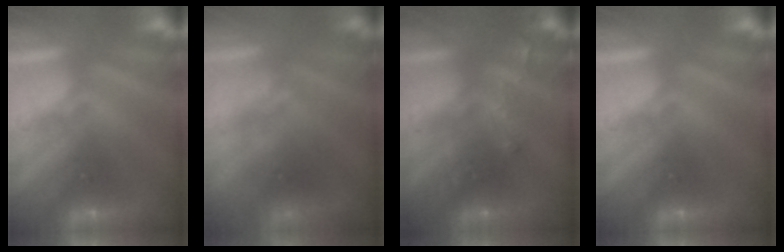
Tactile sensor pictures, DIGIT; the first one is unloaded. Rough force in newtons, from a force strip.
{"total": 1.5}
{"total": 2.8}
{"total": 0.0}